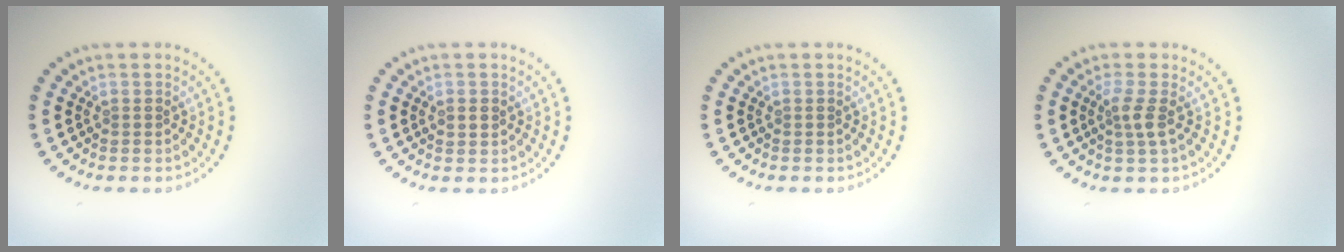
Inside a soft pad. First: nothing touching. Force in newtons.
{"total": 1.5, "press": 1.5, "slide": 0.1}
{"total": 0.0}
{"total": 1.9, "press": 1.5, "slide": 1.3}